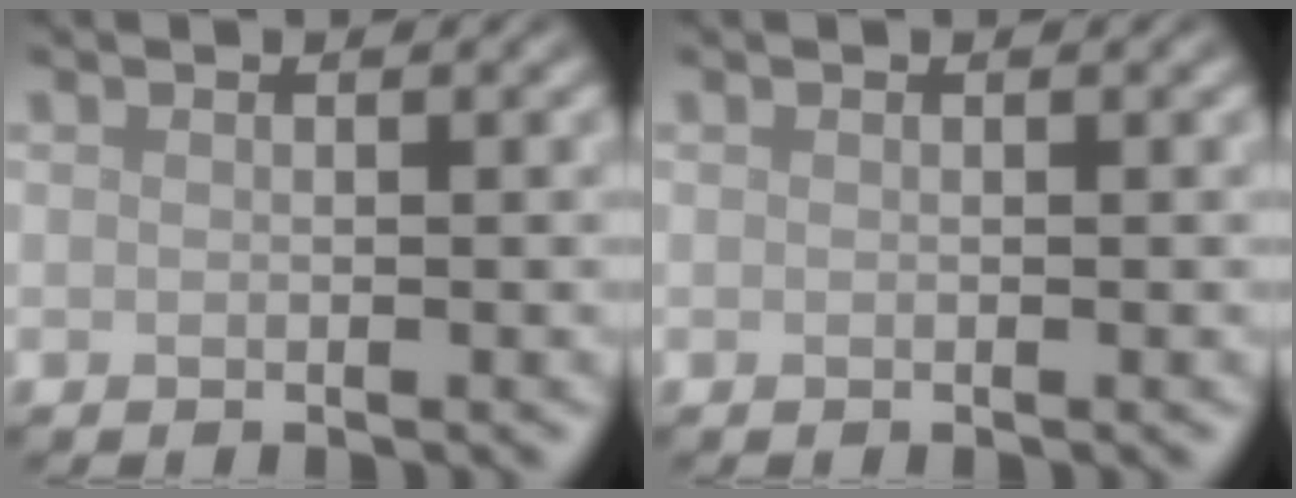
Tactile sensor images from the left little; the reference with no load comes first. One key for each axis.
{"total": 0.0}